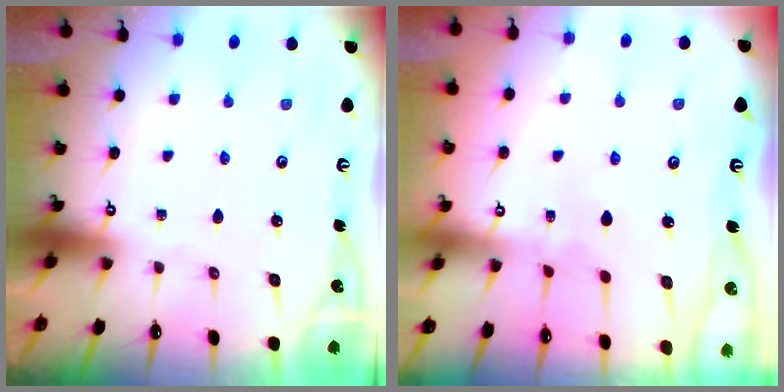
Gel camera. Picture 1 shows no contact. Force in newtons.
{"total": 1.2, "press": 1.1, "slide": 0.5}